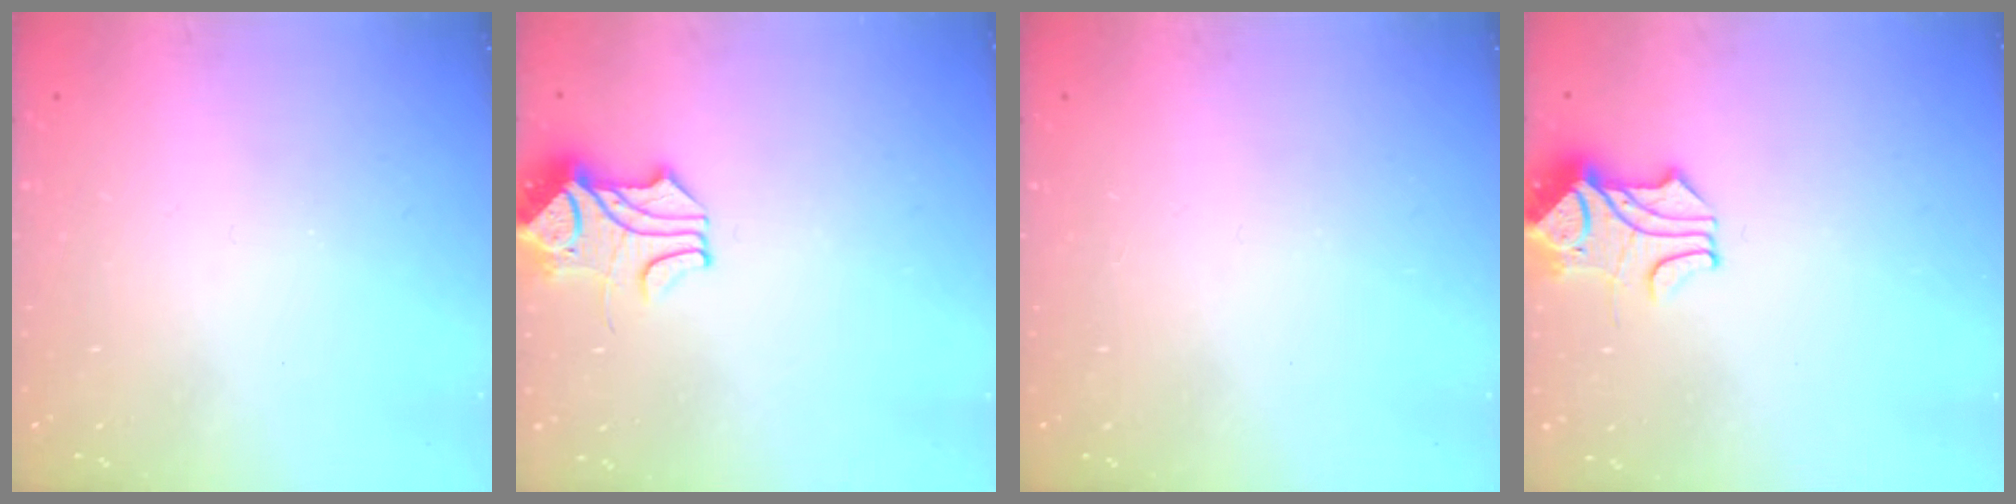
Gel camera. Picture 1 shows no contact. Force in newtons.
{"total": 2.1, "press": 1.9, "slide": 0.9}
{"total": 0.0}
{"total": 1.9, "press": 1.5, "slide": 1.1}